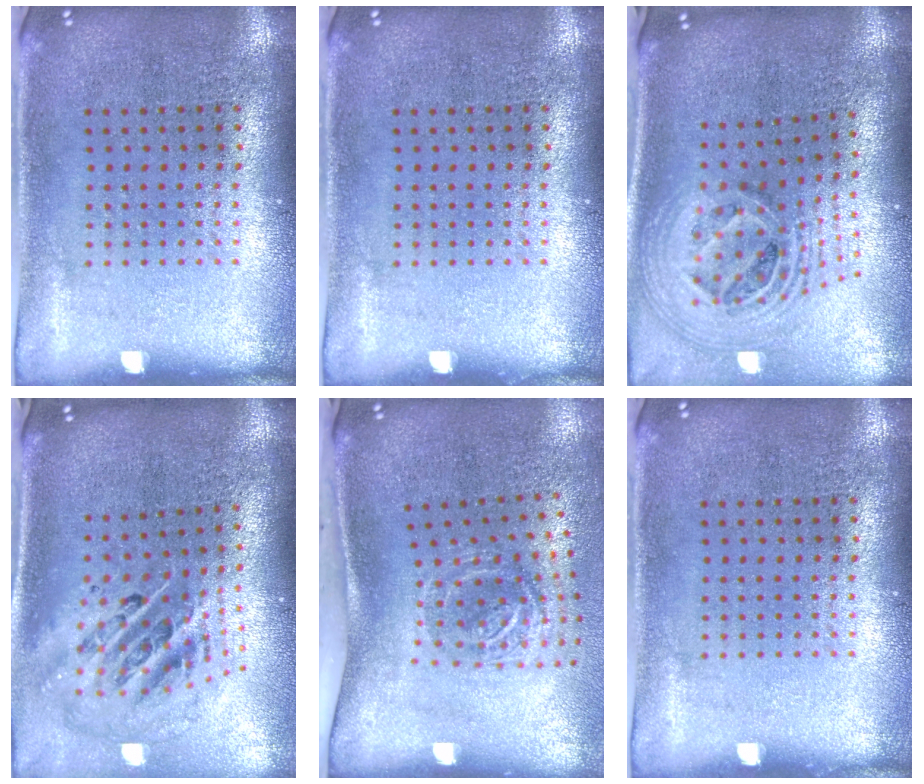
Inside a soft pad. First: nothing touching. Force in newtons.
{"total": 0.0}
{"total": 2.7, "press": 1.9, "slide": 1.9}
{"total": 2.9, "press": 1.9, "slide": 2.1}
{"total": 2.0, "press": 1.2, "slide": 1.5}
{"total": 0.0}